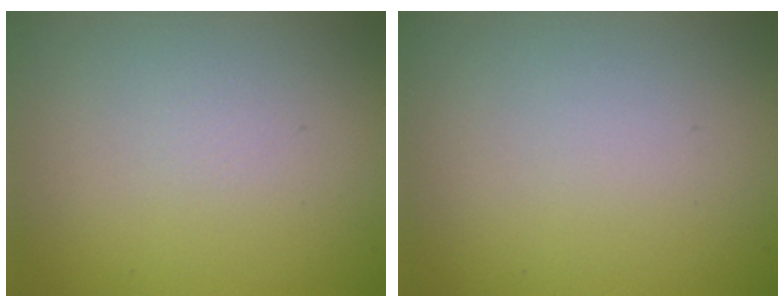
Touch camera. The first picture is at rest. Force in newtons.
{"total": 0.0}